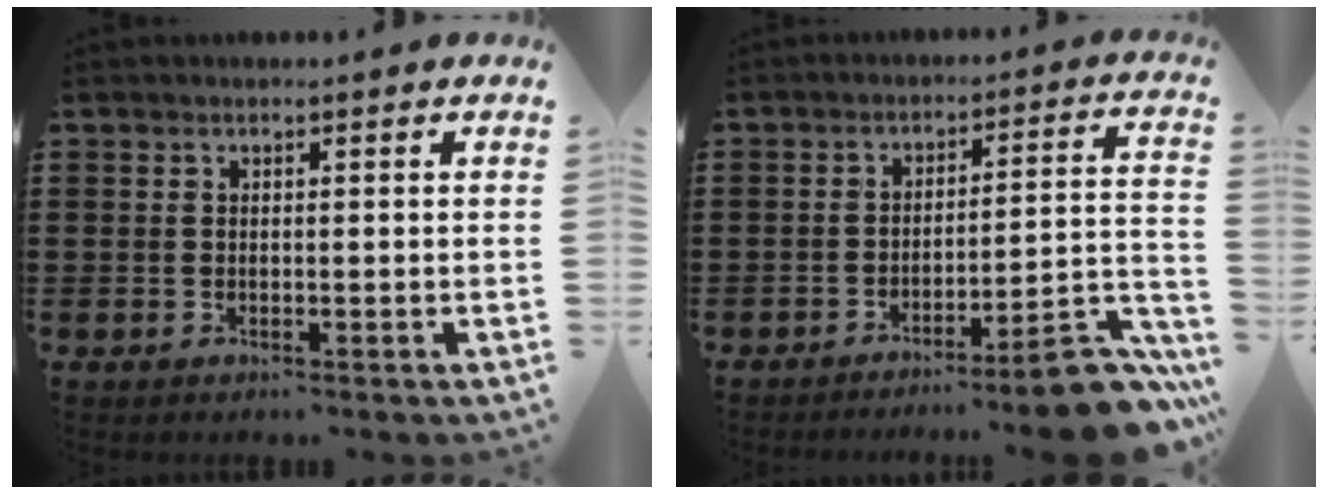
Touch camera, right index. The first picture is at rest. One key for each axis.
{"total": 9.7, "fx": -7.7, "fy": 0.9, "fz": 5.8, "tx": -0.077, "ty": 0.022, "tz": -0.142}